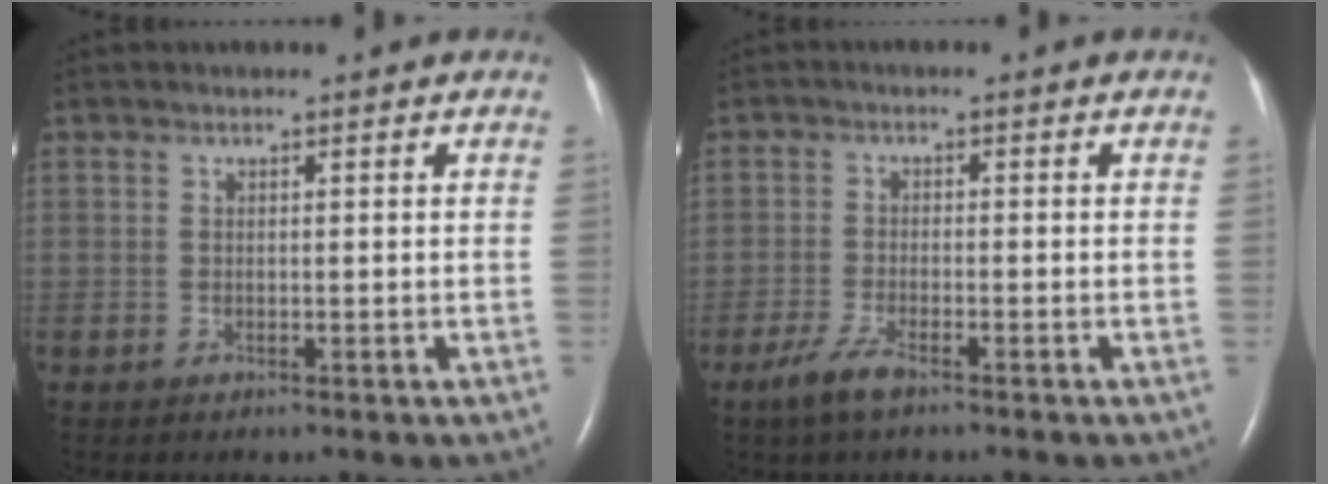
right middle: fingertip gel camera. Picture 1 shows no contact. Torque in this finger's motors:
{"motor_torque": [0.49, -0.43, 0.14, 0.03]}